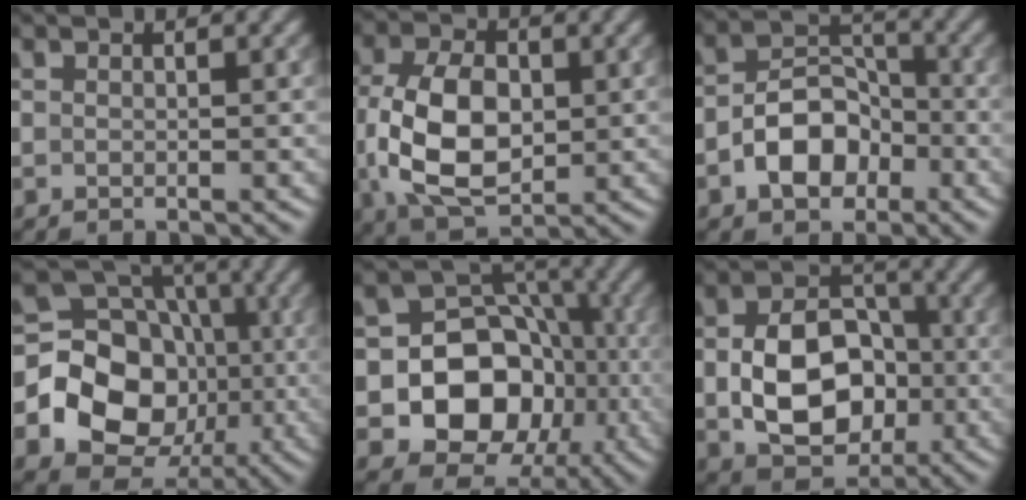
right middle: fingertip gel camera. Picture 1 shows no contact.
{"total": 8.6, "force": [-0.4, 5.4, 6.7], "torque": [-0.143, -0.005, -0.007]}
{"total": 5.4, "force": [-2.4, 3.6, 3.3], "torque": [-0.049, 0.005, -0.046]}
{"total": 13.0, "force": [-2.6, 11.1, 6.2], "torque": [-0.098, -0.007, -0.076]}
{"total": 12.4, "force": [-3.1, 10.3, 6.2], "torque": [-0.087, 0.001, -0.084]}
{"total": 8.8, "force": [-1.2, 6.3, 6.1], "torque": [-0.110, -0.005, -0.017]}